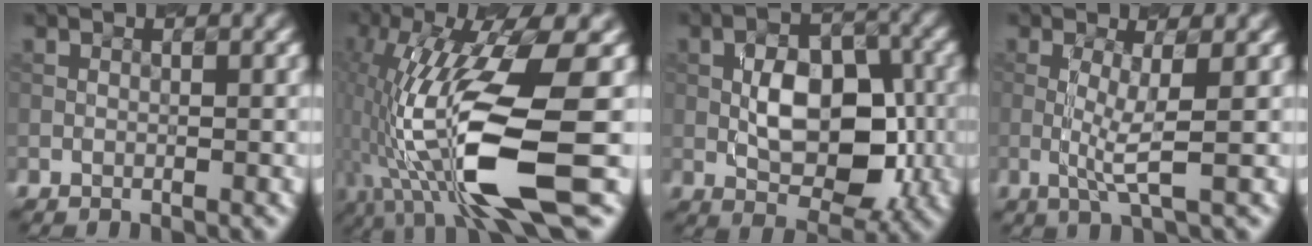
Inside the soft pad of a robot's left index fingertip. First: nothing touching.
{"total": 13.0, "force": [-2.5, 2.9, 12.4], "torque": [-0.248, -0.009, -0.034]}
{"total": 7.3, "force": [-0.5, 4.2, 5.9], "torque": [-0.089, 0.004, -0.007]}
{"total": 2.9, "force": [0.1, 0.4, 2.9], "torque": [-0.063, -0.008, -0.003]}